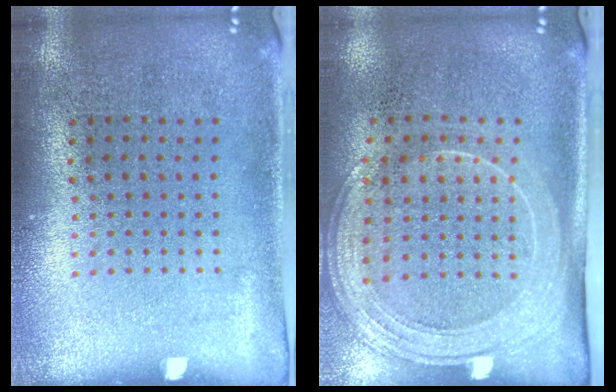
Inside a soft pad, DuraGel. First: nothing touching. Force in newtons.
{"total": 2.0, "press": 1.8, "slide": 1.0}